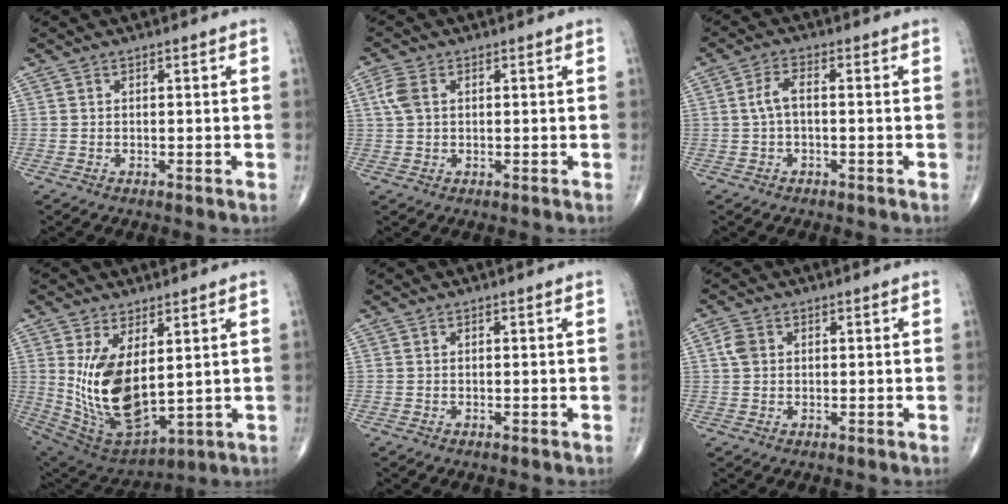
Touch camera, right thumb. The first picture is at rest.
{"total": 3.6, "force": [1.0, 2.3, 2.6], "torque": [-0.068, 0.010, 0.021]}
{"total": 3.5, "force": [-0.1, 1.4, 3.2], "torque": [-0.068, 0.013, -0.005]}
{"total": 15.5, "force": [2.5, 7.8, 13.2], "torque": [-0.245, -0.028, 0.077]}
{"total": 0.0}
{"total": 2.9, "force": [0.7, 2.2, 1.6], "torque": [-0.030, 0.006, 0.013]}